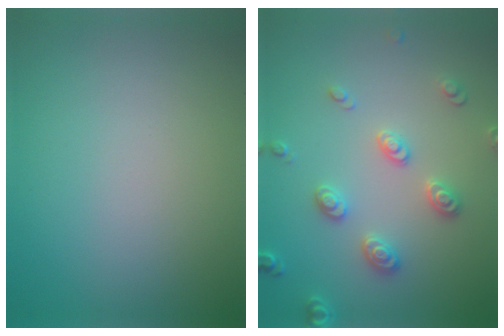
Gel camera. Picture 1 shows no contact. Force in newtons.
{"total": 2.8, "press": 2.7, "slide": 0.8}